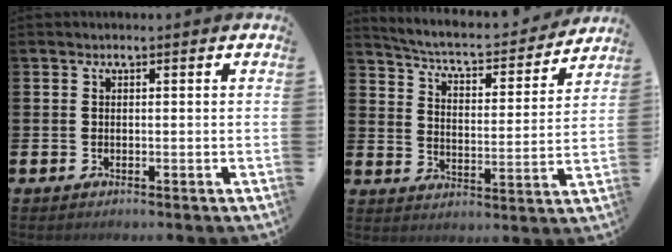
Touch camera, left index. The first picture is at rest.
{"total": 5.3, "force": [4.9, 0.8, 1.7], "torque": [-0.063, -0.042, 0.077]}